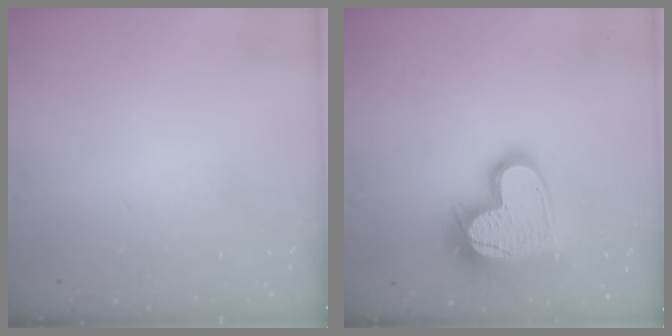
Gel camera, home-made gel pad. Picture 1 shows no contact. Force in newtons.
{"total": 21.2, "press": 21.1, "slide": 1.9}